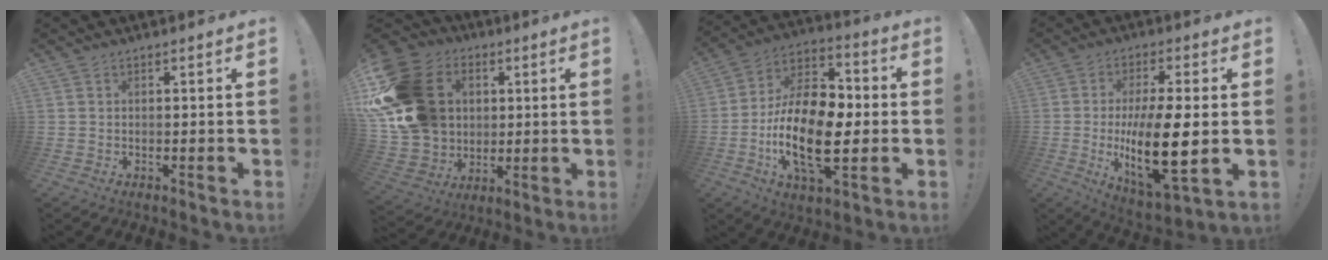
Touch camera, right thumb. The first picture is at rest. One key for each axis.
{"total": 22.9, "fx": 4.8, "fy": 18.4, "fz": 12.9, "tx": -0.241, "ty": -0.005, "tz": 0.121}
{"total": 22.6, "fx": -4.2, "fy": 11.9, "fz": 18.8, "tx": -0.354, "ty": 0.020, "tz": -0.068}
{"total": 18.7, "fx": -1.7, "fy": 7.1, "fz": 17.2, "tx": -0.305, "ty": -0.014, "tz": -0.025}